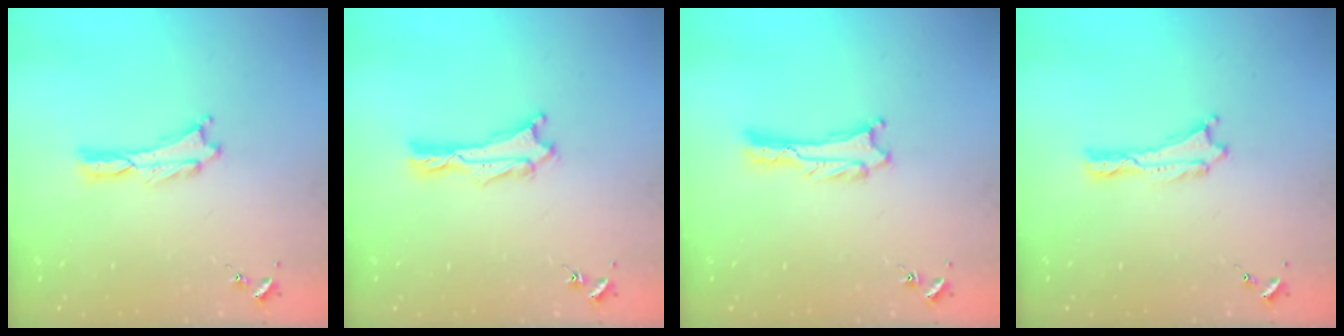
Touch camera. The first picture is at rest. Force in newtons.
{"total": 0.9, "press": 0.9, "slide": 0.2}
{"total": 1.3, "press": 1.3, "slide": 0.0}
{"total": 0.0}